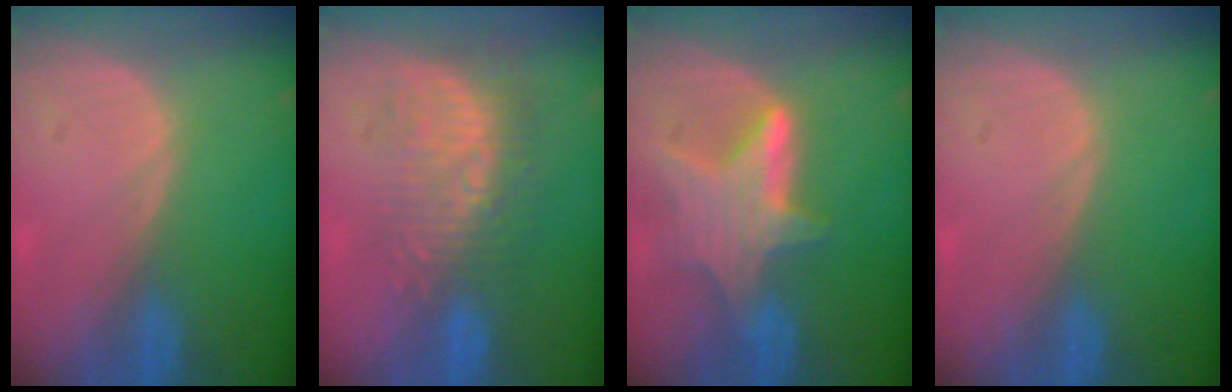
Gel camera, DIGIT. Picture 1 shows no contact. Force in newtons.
{"total": 9.6, "press": 8.5, "slide": 4.4}
{"total": 6.8, "press": 6.6, "slide": 1.7}
{"total": 0.0}